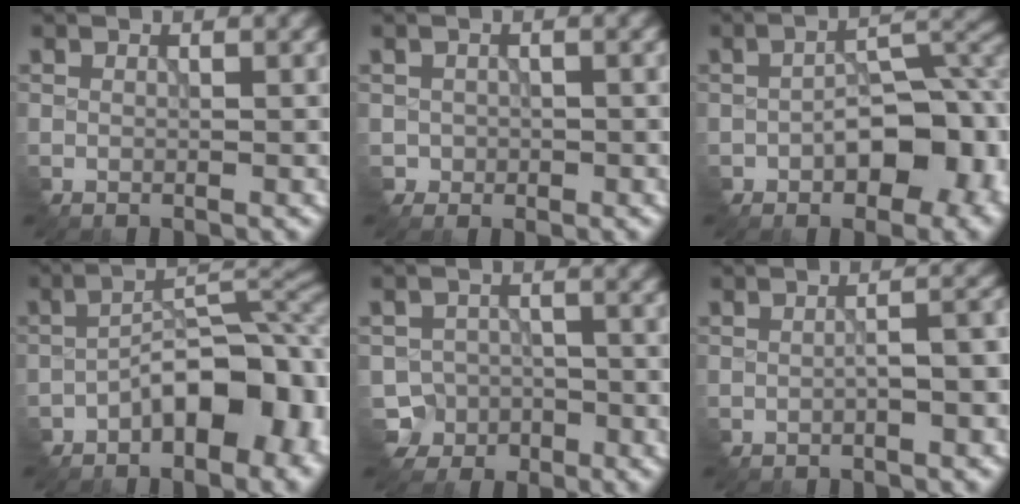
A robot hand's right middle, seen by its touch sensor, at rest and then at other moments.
{"total": 1.2, "force": [-0.3, 1.1, 0.0], "torque": [-0.001, -0.006, -0.005]}
{"total": 9.7, "force": [-2.7, 5.5, 7.5], "torque": [-0.094, 0.000, -0.037]}
{"total": 10.0, "force": [-3.7, 5.1, 7.8], "torque": [-0.102, 0.012, -0.061]}
{"total": 3.5, "force": [-2.5, 2.5, -0.2], "torque": [0.020, 0.007, -0.036]}
{"total": 4.2, "force": [-0.9, 1.7, 3.7], "torque": [-0.035, 0.005, -0.006]}